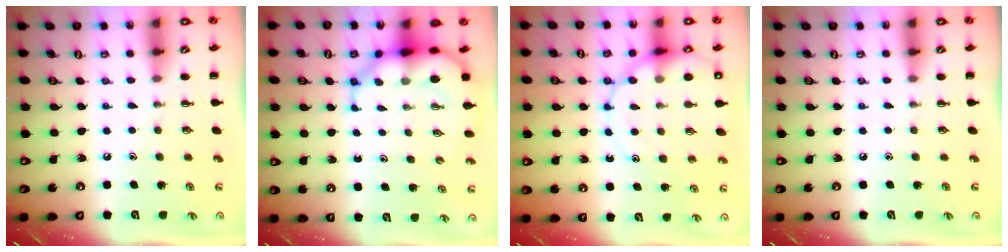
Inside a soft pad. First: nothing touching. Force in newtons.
{"total": 7.8, "press": 7.5, "slide": 2.1}
{"total": 14.3, "press": 13.9, "slide": 3.3}
{"total": 0.0}